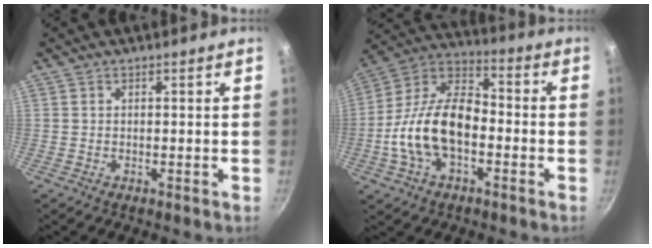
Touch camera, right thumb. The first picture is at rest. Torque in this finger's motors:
{"motor_torque": [-0.09, 1.09, 1.70, -0.52, 0.59]}